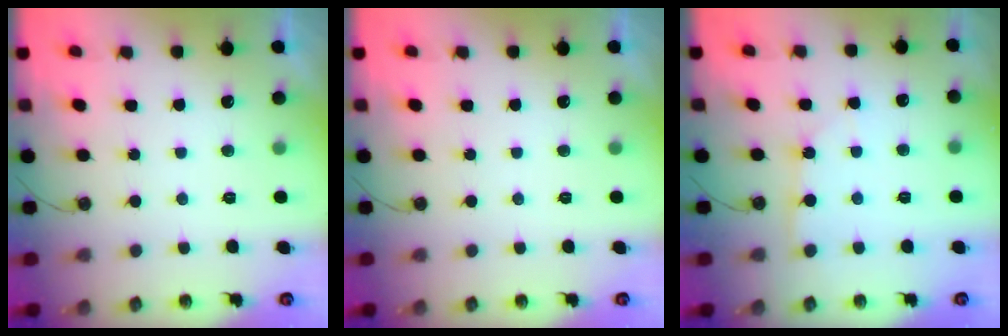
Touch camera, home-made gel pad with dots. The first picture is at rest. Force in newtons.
{"total": 0.0}
{"total": 3.2, "press": 3.2, "slide": 0.4}